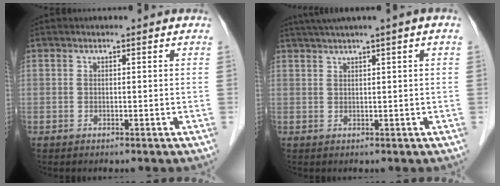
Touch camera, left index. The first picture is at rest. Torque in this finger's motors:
{"motor_torque": [-0.04, -0.66, 0.72, 0.17]}